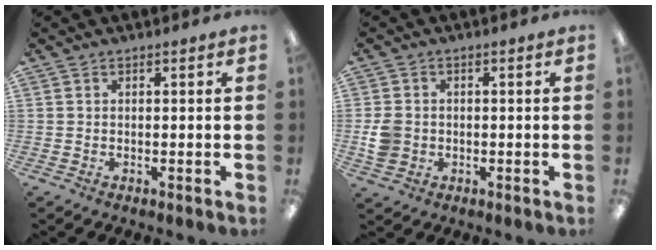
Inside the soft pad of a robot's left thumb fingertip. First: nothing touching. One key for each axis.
{"total": 4.9, "fx": -0.6, "fy": 4.4, "fz": 2.0, "tx": -0.034, "ty": 0.006, "tz": -0.011}